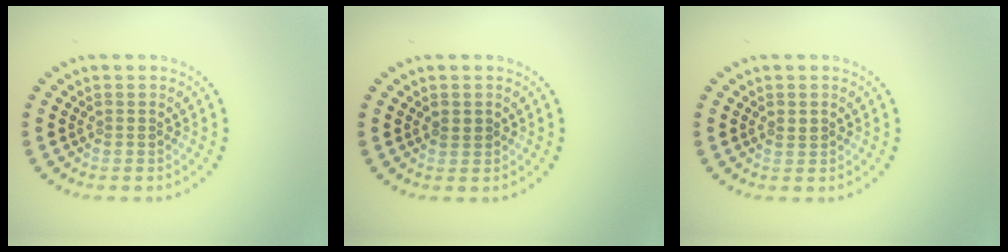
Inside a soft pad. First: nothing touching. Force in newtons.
{"total": 0.9, "press": 0.9, "slide": 0.1}
{"total": 0.8, "press": 0.8, "slide": 0.2}